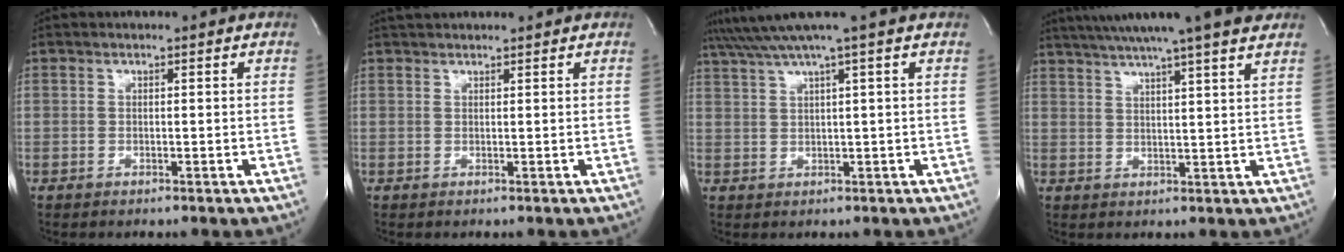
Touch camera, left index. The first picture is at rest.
{"total": 2.9, "force": [2.7, 0.3, 0.8], "torque": [-0.011, 0.031, 0.046]}
{"total": 5.5, "force": [4.2, -2.2, 2.9], "torque": [-0.057, 0.022, 0.080]}
{"total": 16.6, "force": [13.9, -0.6, 9.1], "torque": [-0.154, 0.019, 0.188]}